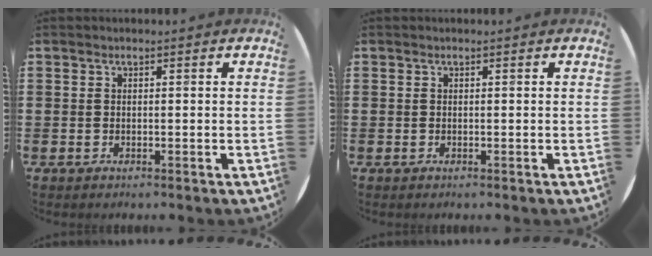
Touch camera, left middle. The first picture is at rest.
{"total": 0.0}